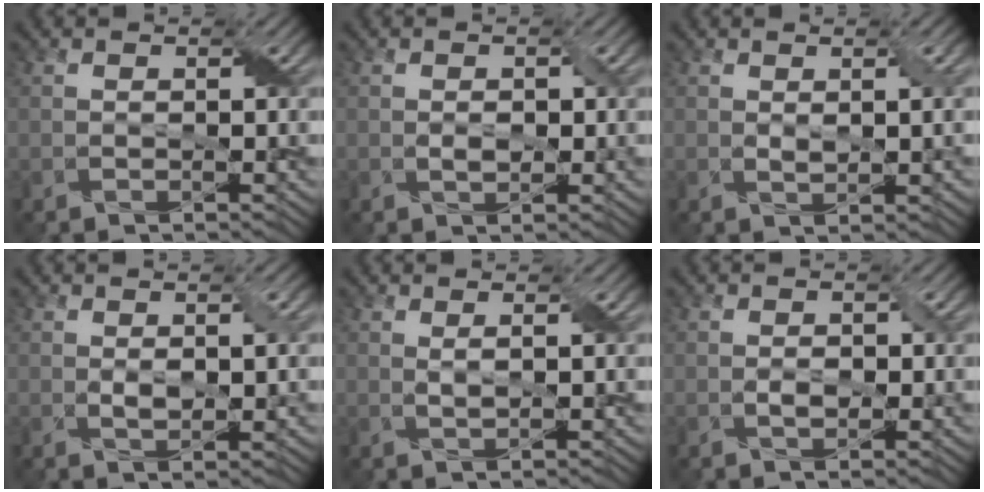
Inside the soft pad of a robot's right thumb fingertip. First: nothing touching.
{"total": 1.5, "force": [-0.1, 1.0, 1.1], "torque": [-0.023, -0.003, 0.002]}
{"total": 2.1, "force": [0.7, 0.6, 1.9], "torque": [-0.037, 0.001, 0.016]}
{"total": 2.5, "force": [0.4, 1.1, 2.2], "torque": [-0.045, -0.003, 0.011]}
{"total": 1.0, "force": [0.6, 0.1, 0.8], "torque": [-0.022, 0.001, 0.010]}
{"total": 1.7, "force": [-0.1, 1.1, 1.3], "torque": [-0.026, -0.002, 0.000]}